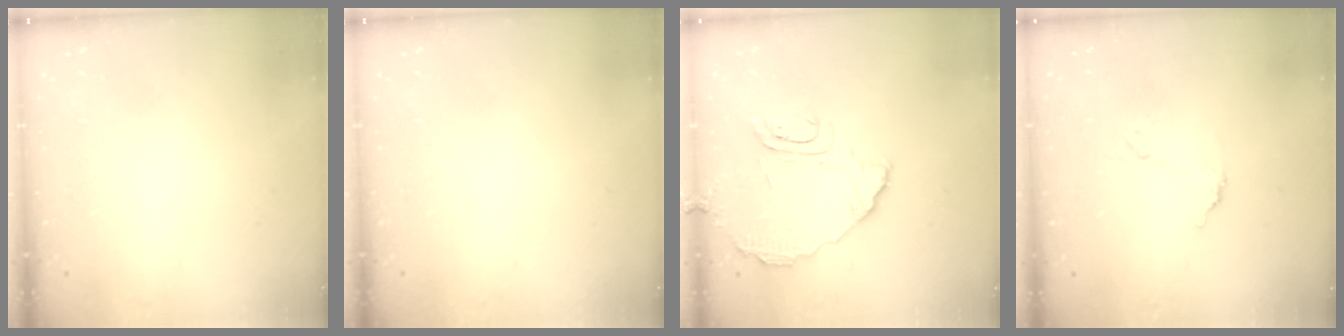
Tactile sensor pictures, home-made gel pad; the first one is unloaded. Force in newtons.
{"total": 0.0}
{"total": 9.3, "press": 9.3, "slide": 0.7}
{"total": 6.6, "press": 6.5, "slide": 0.5}